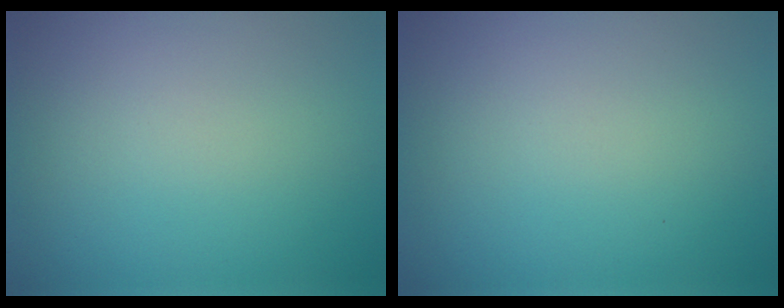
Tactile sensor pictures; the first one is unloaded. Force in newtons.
{"total": 0.0}